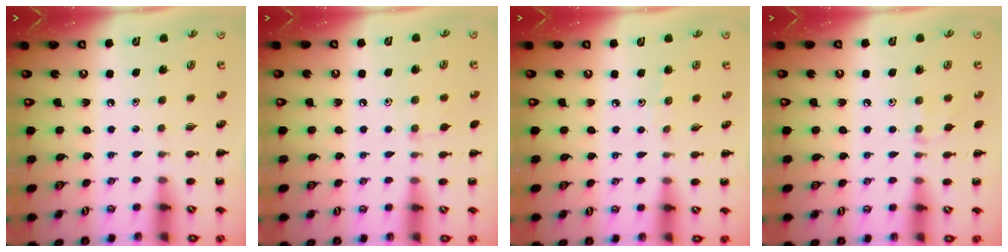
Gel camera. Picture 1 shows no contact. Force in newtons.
{"total": 5.6, "press": 5.1, "slide": 2.2}
{"total": 2.9, "press": 2.7, "slide": 1.2}
{"total": 6.6, "press": 6.3, "slide": 2.0}